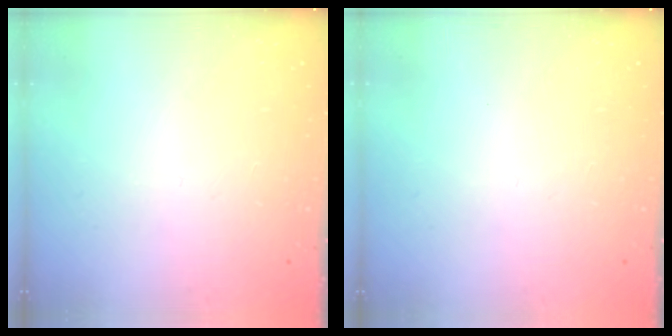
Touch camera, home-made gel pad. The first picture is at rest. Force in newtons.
{"total": 0.0}